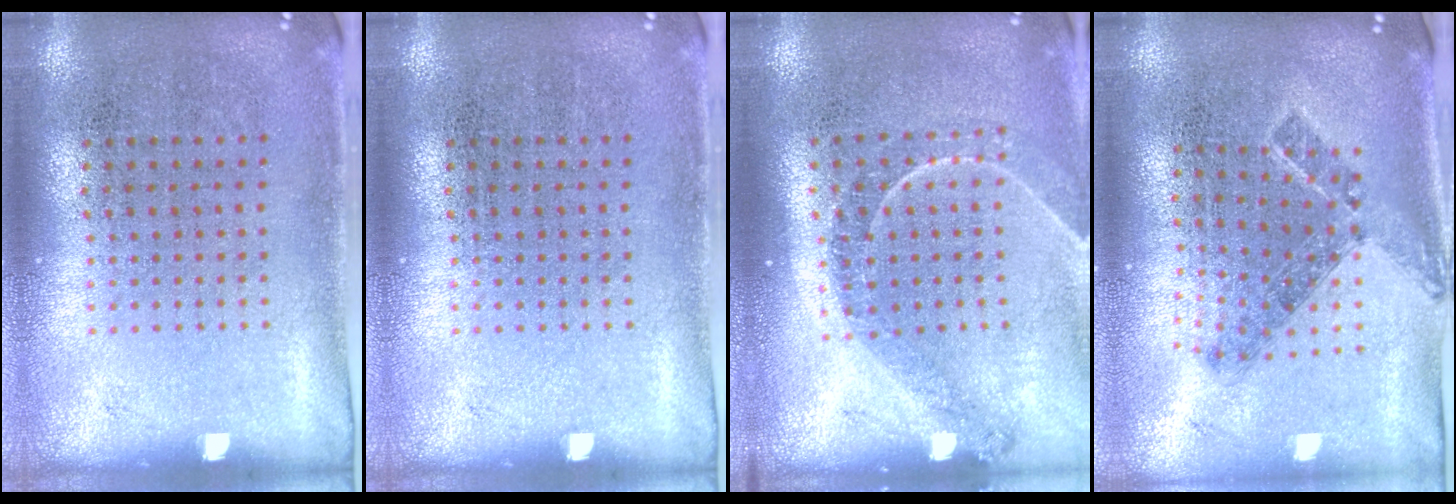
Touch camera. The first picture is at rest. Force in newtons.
{"total": 0.0}
{"total": 1.2, "press": 1.2, "slide": 0.2}
{"total": 0.9, "press": 0.8, "slide": 0.4}